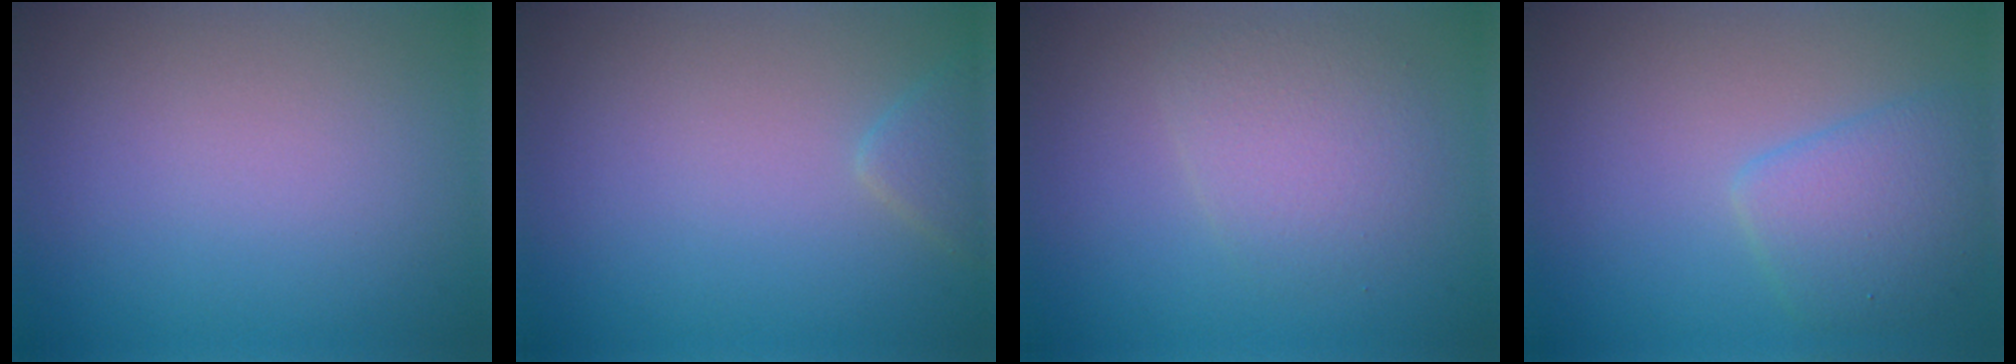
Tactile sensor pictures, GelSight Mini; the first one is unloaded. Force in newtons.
{"total": 1.5, "press": 1.5, "slide": 0.2}
{"total": 3.0, "press": 3.0, "slide": 0.1}
{"total": 3.5, "press": 3.5, "slide": 0.1}